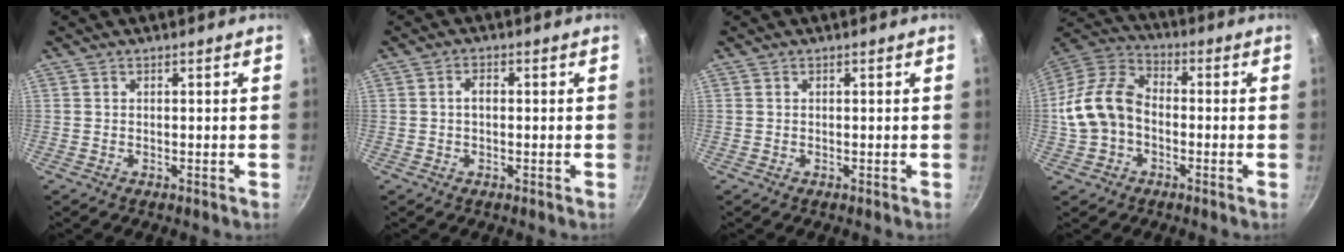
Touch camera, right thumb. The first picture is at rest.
{"total": 1.9, "force": [-0.1, 1.2, 1.5], "torque": [-0.024, 0.010, -0.002]}
{"total": 0.0}
{"total": 12.9, "force": [-1.8, 9.2, 8.9], "torque": [-0.152, 0.042, -0.050]}